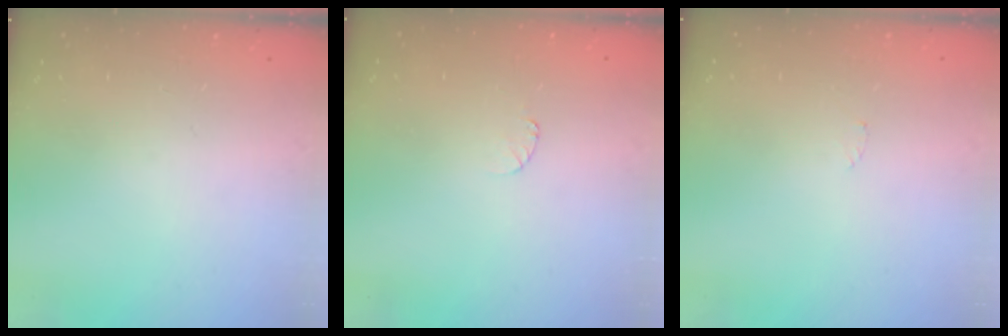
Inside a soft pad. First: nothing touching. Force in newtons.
{"total": 3.5, "press": 3.4, "slide": 0.5}
{"total": 2.3, "press": 2.3, "slide": 0.2}